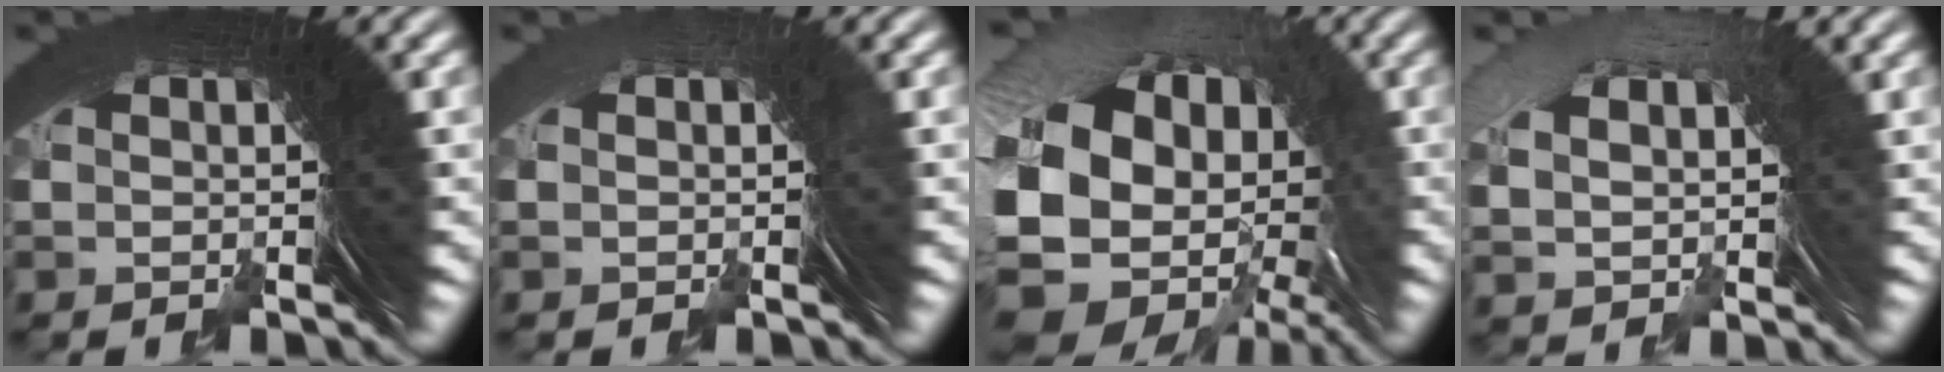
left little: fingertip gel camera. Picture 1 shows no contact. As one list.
[{"total": 1.5, "force": [-1.0, -0.9, -0.6], "torque": [0.019, 0.006, -0.015]}, {"total": 10.9, "force": [-2.4, 7.9, 7.1], "torque": [-0.181, -0.047, -0.024]}, {"total": 2.9, "force": [1.5, 1.3, 2.1], "torque": [-0.036, 0.011, 0.037]}]